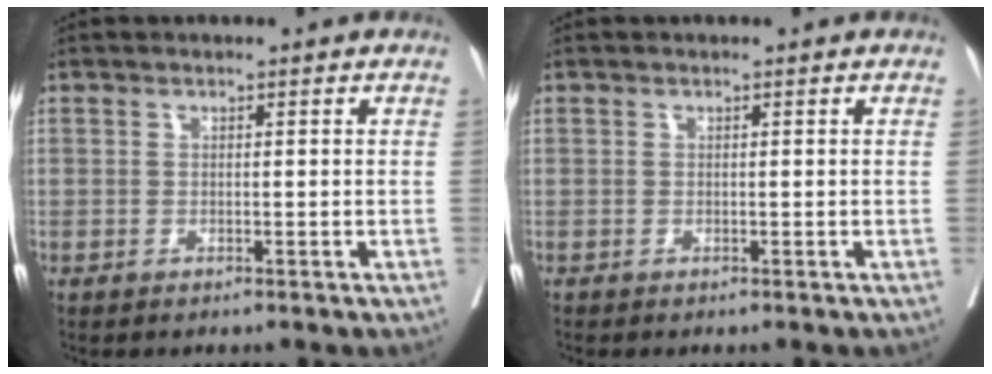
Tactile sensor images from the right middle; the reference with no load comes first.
{"total": 0.0}